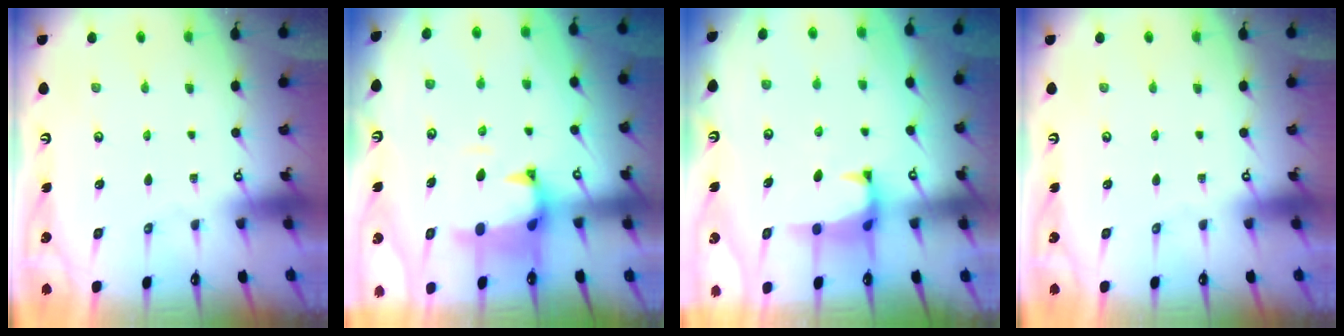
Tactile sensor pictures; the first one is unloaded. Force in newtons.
{"total": 1.2, "press": 0.3, "slide": 1.1}
{"total": 1.0, "press": 0.7, "slide": 0.8}
{"total": 0.0}